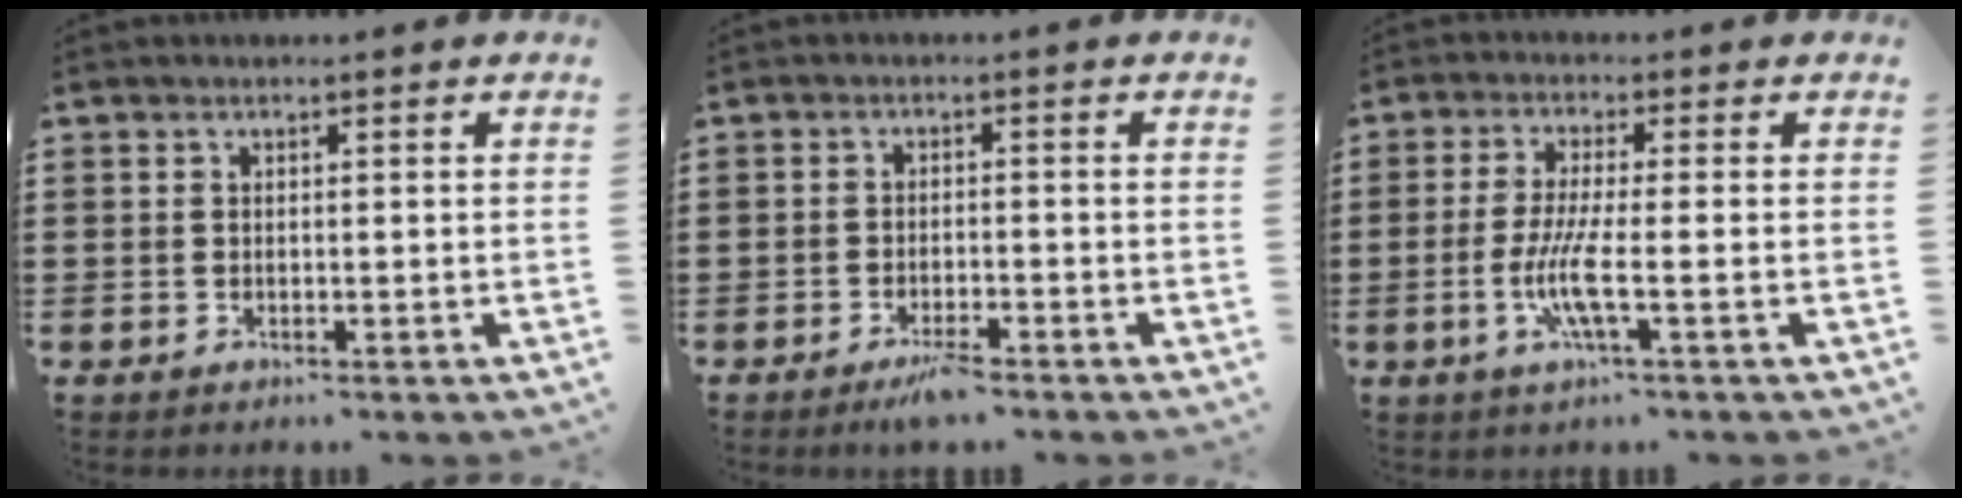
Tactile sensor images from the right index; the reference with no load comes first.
{"total": 2.6, "force": [-2.0, 0.3, 1.6], "torque": [-0.026, 0.004, -0.037]}
{"total": 6.7, "force": [-1.7, 0.7, 6.5], "torque": [-0.146, -0.020, -0.039]}